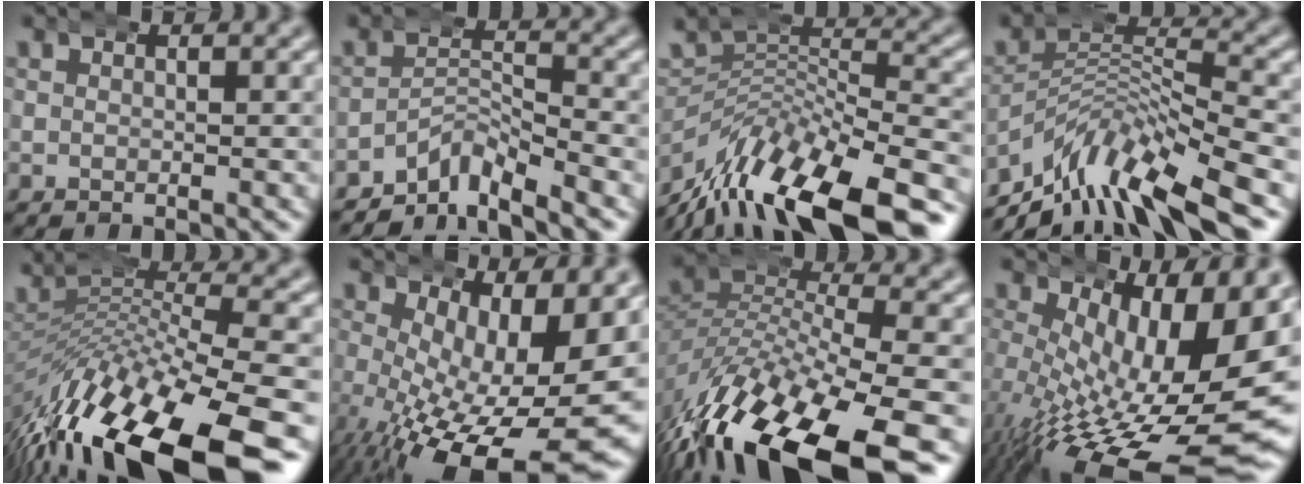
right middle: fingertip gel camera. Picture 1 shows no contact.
{"total": 5.7, "force": [-4.9, 2.2, 2.0], "torque": [-0.017, -0.007, -0.091]}
{"total": 10.7, "force": [-7.0, 4.6, 6.6], "torque": [-0.092, -0.007, -0.114]}
{"total": 8.9, "force": [-4.9, 4.4, 6.0], "torque": [-0.084, -0.003, -0.089]}
{"total": 11.9, "force": [-5.4, 4.8, 9.5], "torque": [-0.161, -0.014, -0.072]}
{"total": 11.5, "force": [-3.6, 4.7, 9.8], "torque": [-0.150, -0.051, -0.024]}
{"total": 12.6, "force": [-6.4, 5.6, 9.3], "torque": [-0.176, -0.031, -0.079]}
{"total": 14.2, "force": [-2.4, 6.3, 12.4], "torque": [-0.196, -0.049, -0.004]}